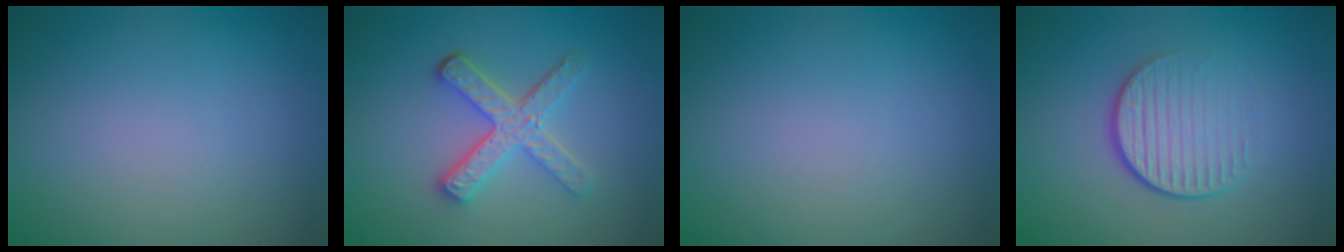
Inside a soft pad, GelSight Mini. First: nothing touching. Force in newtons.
{"total": 4.1, "press": 3.3, "slide": 2.4}
{"total": 0.0}
{"total": 4.3, "press": 2.6, "slide": 3.4}